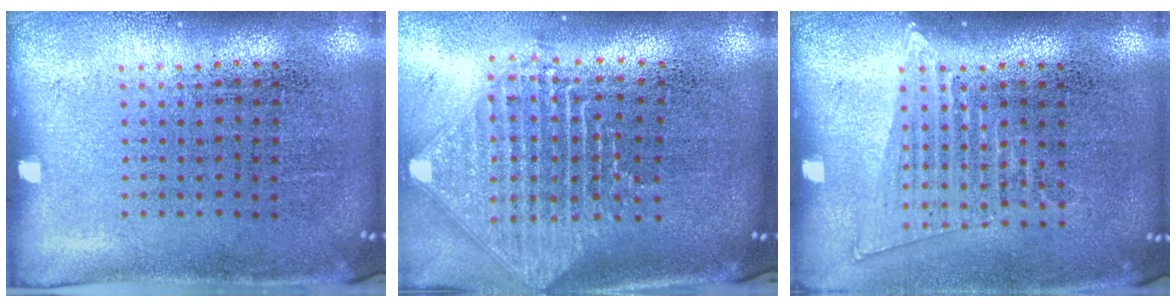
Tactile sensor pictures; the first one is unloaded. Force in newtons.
{"total": 2.4, "press": 1.9, "slide": 1.5}
{"total": 1.4, "press": 1.2, "slide": 0.7}